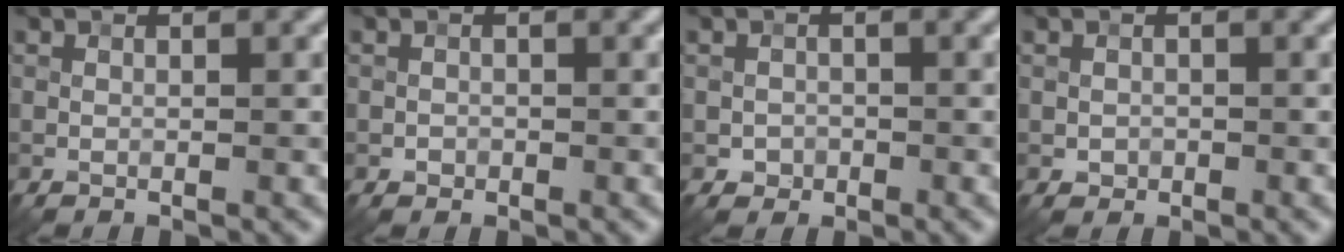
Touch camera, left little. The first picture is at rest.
{"total": 0.6, "force": [-0.3, 0.5, 0.1], "torque": [0.003, -0.003, -0.006]}
{"total": 1.2, "force": [-0.5, 1.1, 0.2], "torque": [0.006, -0.001, -0.010]}
{"total": 0.8, "force": [-0.2, 0.7, 0.2], "torque": [0.001, -0.003, -0.005]}